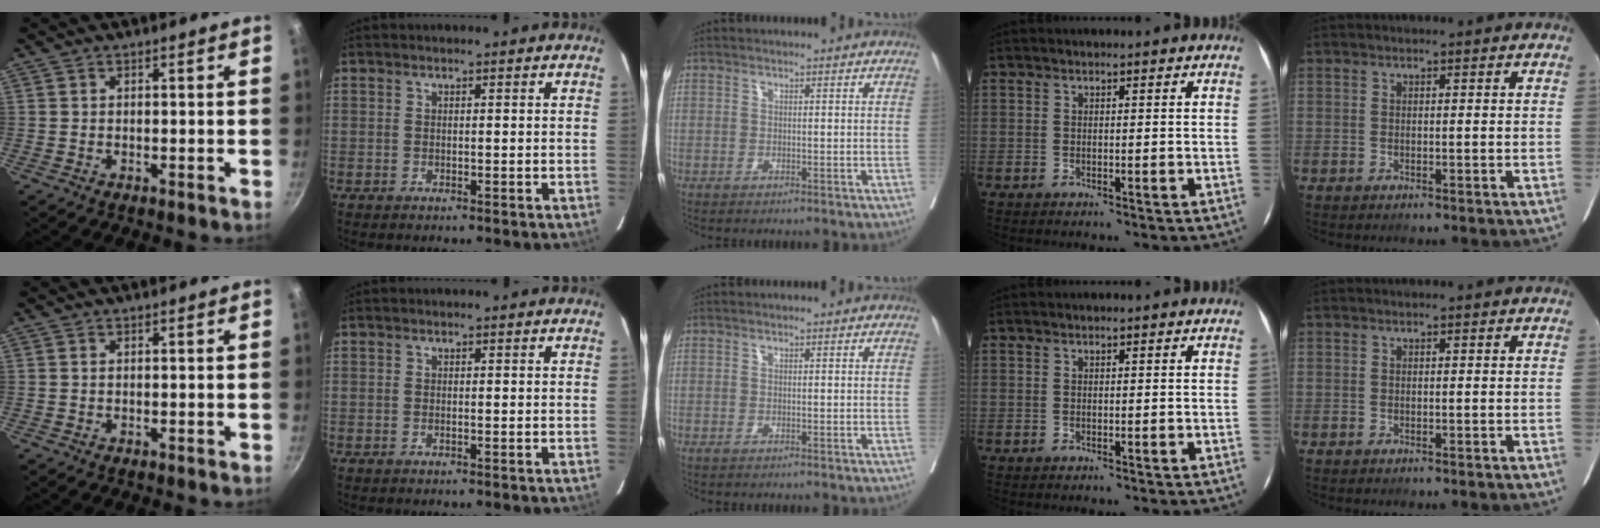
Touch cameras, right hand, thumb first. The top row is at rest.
{}